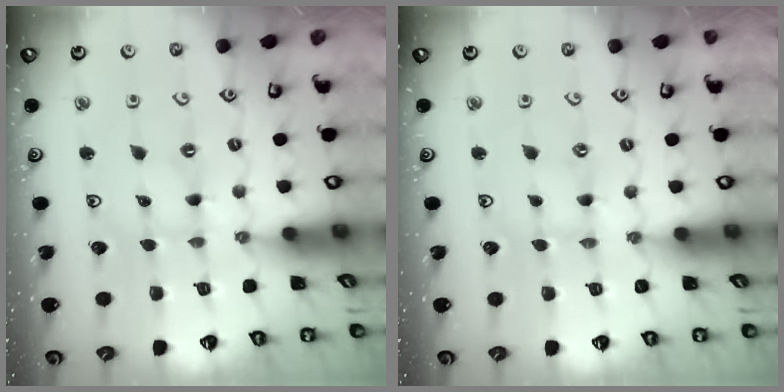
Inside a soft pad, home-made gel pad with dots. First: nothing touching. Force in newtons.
{"total": 0.8, "press": 0.8, "slide": 0.2}